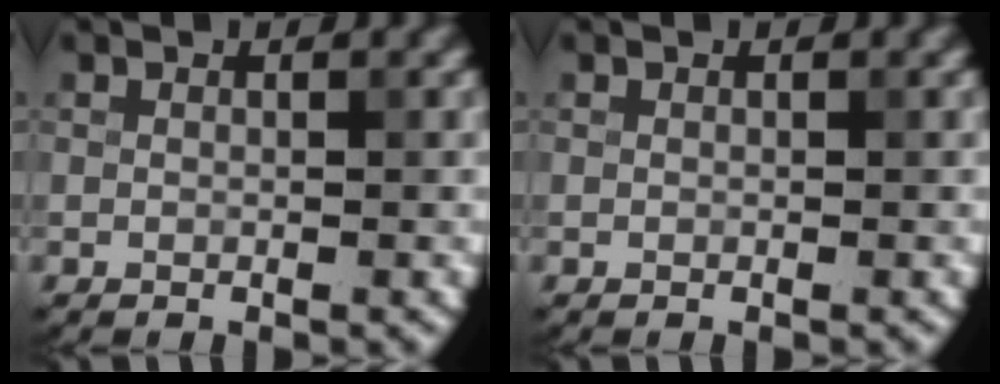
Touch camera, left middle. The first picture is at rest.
{"total": 0.0}